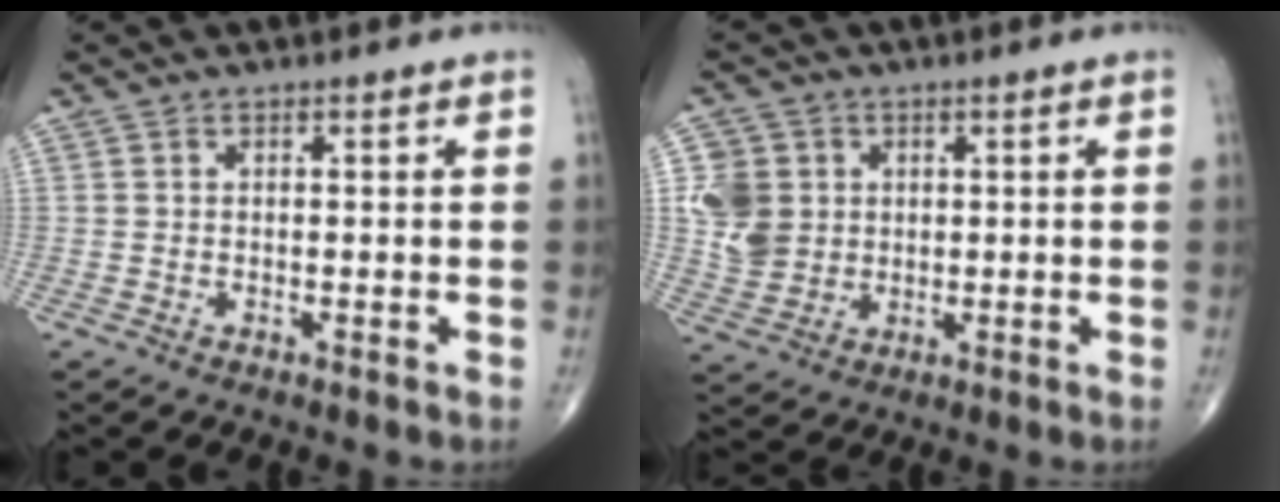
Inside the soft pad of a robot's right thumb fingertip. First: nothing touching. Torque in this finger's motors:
{"motor_torque": [0.03, 0.06, 0.39, 0.31, 0.02]}